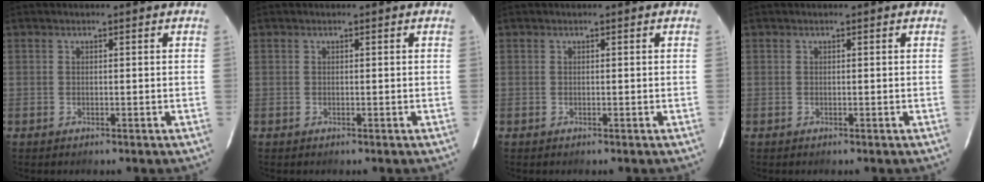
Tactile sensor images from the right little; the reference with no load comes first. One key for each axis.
{"total": 0.0}
{"total": 0.0}
{"total": 0.0}